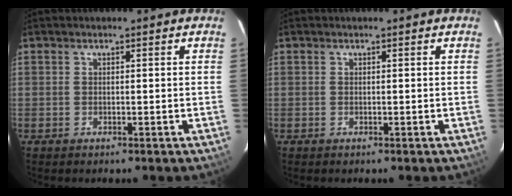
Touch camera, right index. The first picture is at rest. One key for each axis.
{"total": 0.0}